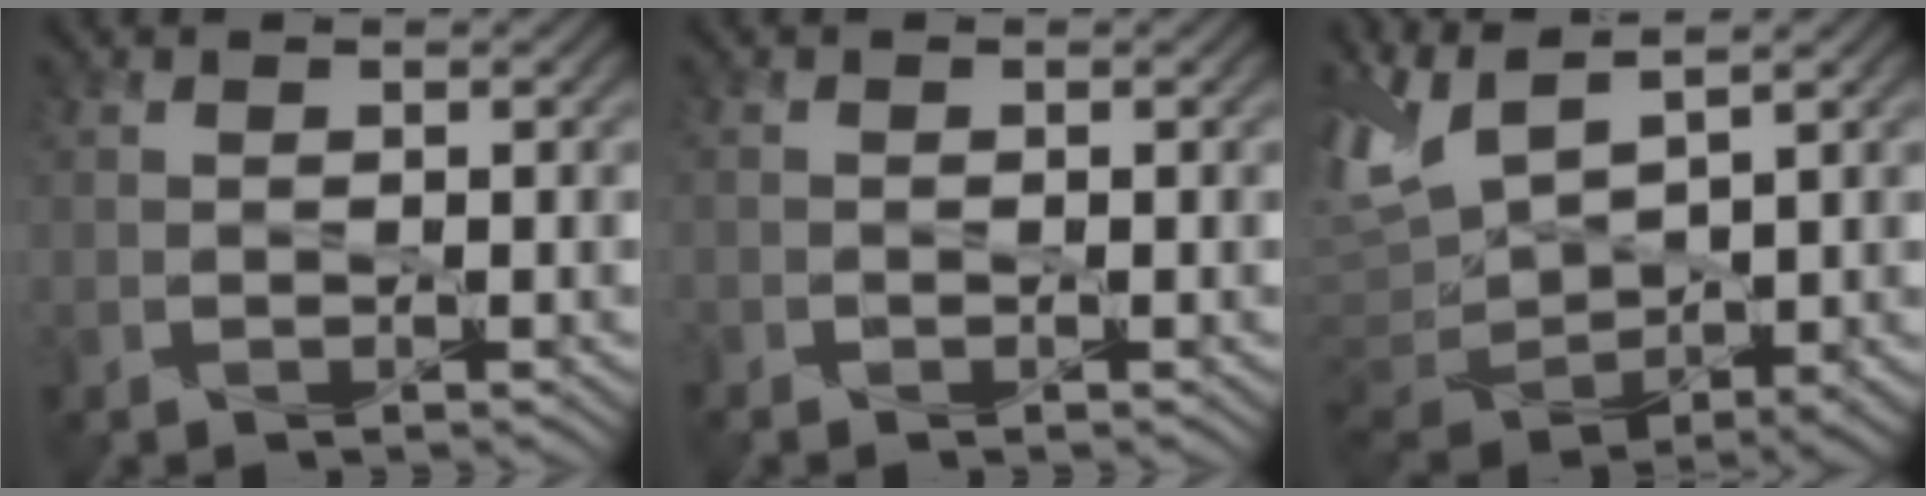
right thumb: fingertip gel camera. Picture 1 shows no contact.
{"total": 0.6, "force": [-0.5, 0.2, 0.2], "torque": [-0.004, -0.002, -0.011]}
{"total": 9.9, "force": [5.0, 3.9, 7.7], "torque": [-0.209, 0.008, 0.098]}